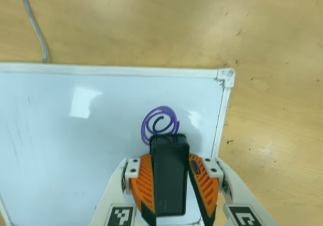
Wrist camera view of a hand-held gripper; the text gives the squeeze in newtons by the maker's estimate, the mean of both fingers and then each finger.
{"total": 11.2, "left": 12.9, "right": 9.5}